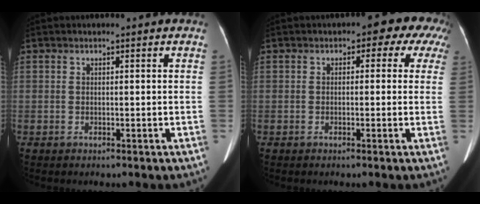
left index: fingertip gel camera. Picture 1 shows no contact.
{"total": 5.5, "force": [1.9, 3.6, 3.8], "torque": [-0.021, 0.032, 0.011]}